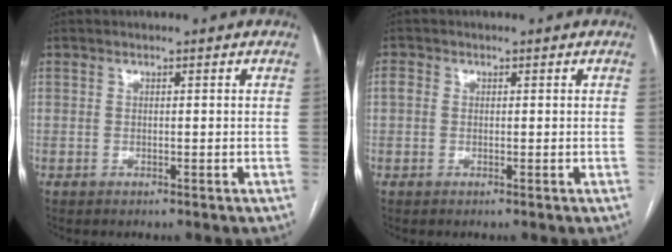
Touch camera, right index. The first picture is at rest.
{"total": 1.3, "force": [0.1, 1.1, 0.6], "torque": [-0.013, 0.009, 0.002]}